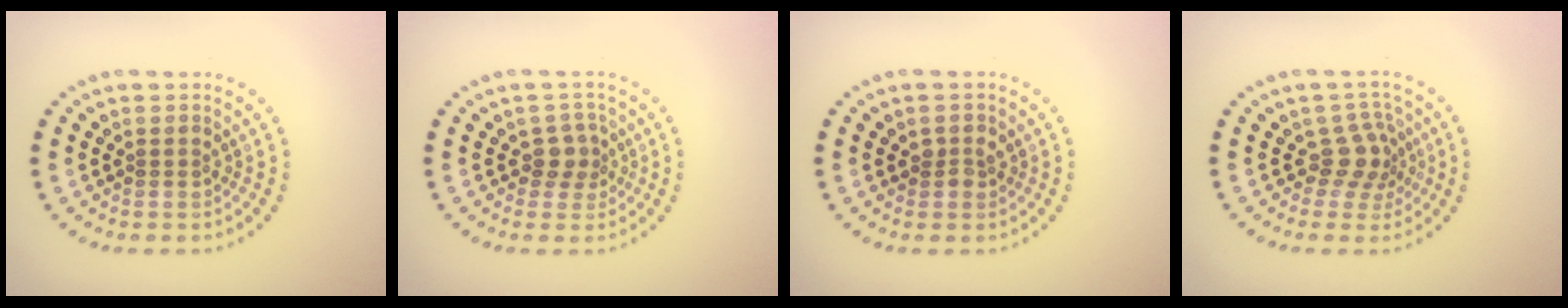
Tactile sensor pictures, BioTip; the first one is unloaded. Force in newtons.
{"total": 2.0, "press": 1.7, "slide": 1.1}
{"total": 0.9, "press": 0.9, "slide": 0.3}
{"total": 2.8, "press": 2.0, "slide": 1.9}